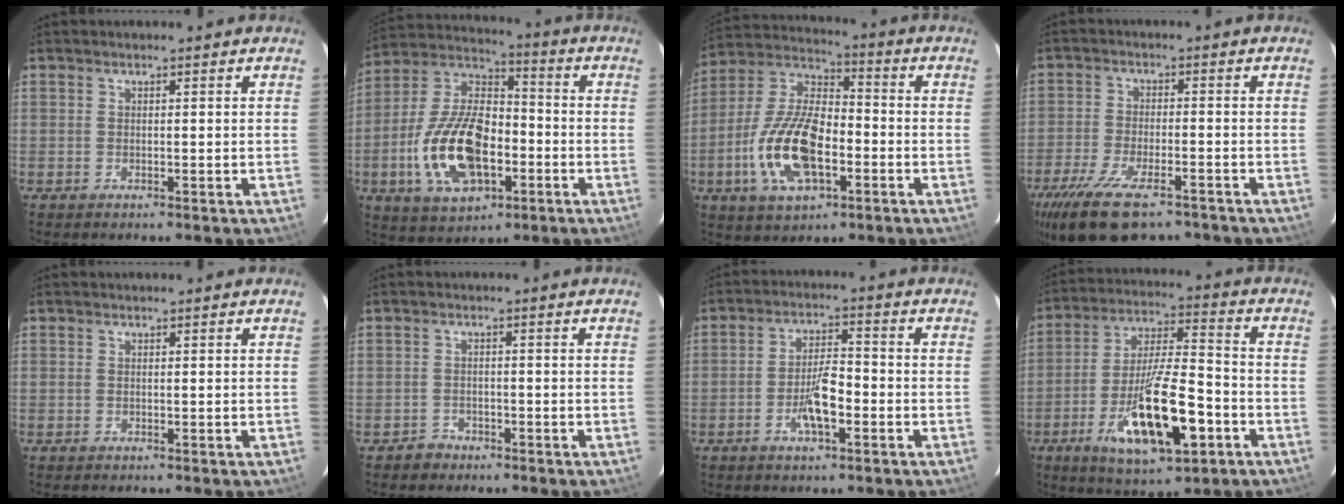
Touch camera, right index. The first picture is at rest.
{"total": 19.7, "force": [-5.8, 10.7, 15.5], "torque": [-0.326, 0.006, -0.095]}
{"total": 17.4, "force": [-5.3, 8.2, 14.4], "torque": [-0.304, 0.000, -0.097]}
{"total": 15.9, "force": [-11.3, 5.8, 9.6], "torque": [-0.210, -0.045, -0.191]}
{"total": 0.0}
{"total": 2.5, "force": [-1.6, 1.9, -0.1], "torque": [-0.001, 0.011, -0.026]}
{"total": 7.0, "force": [-2.8, 2.1, 6.0], "torque": [-0.118, 0.004, -0.048]}
{"total": 18.2, "force": [-7.3, 5.3, 15.9], "torque": [-0.302, -0.013, -0.119]}